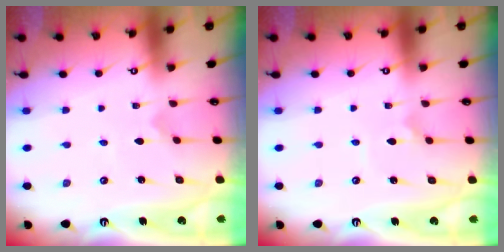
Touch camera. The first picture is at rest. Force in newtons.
{"total": 1.4, "press": 1.4, "slide": 0.4}